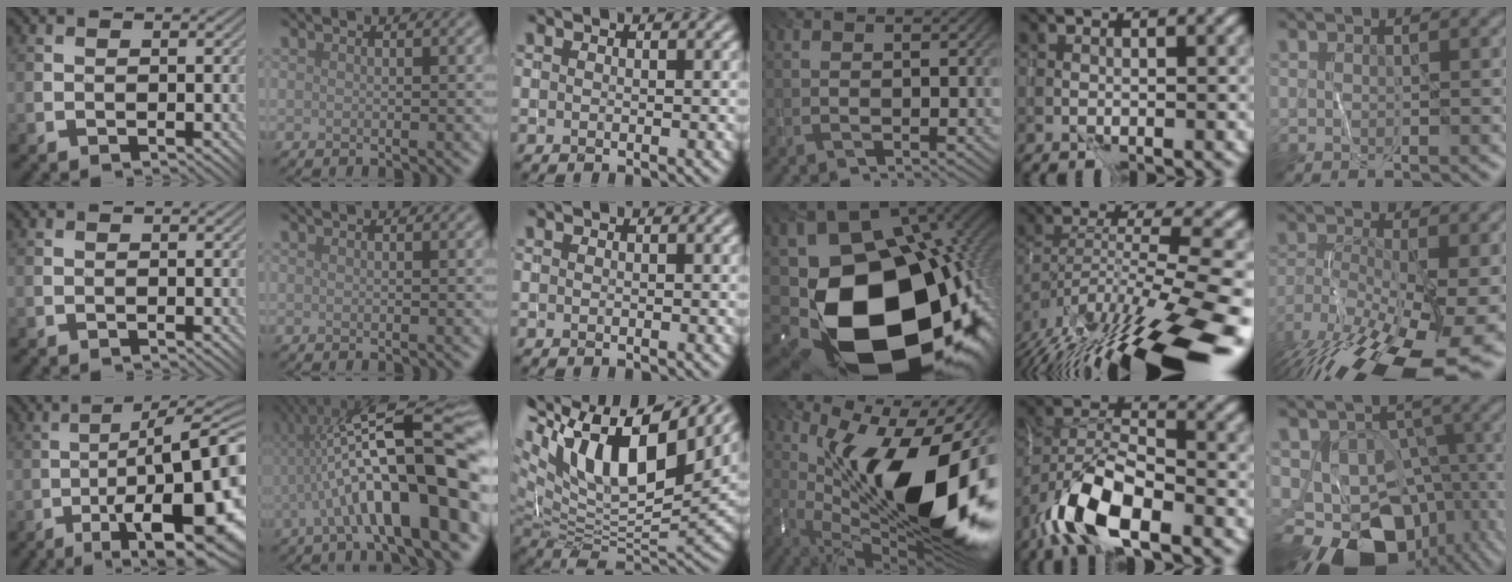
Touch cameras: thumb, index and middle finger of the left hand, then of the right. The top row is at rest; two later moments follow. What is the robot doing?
{"motion": "wrap", "object": "thread"}